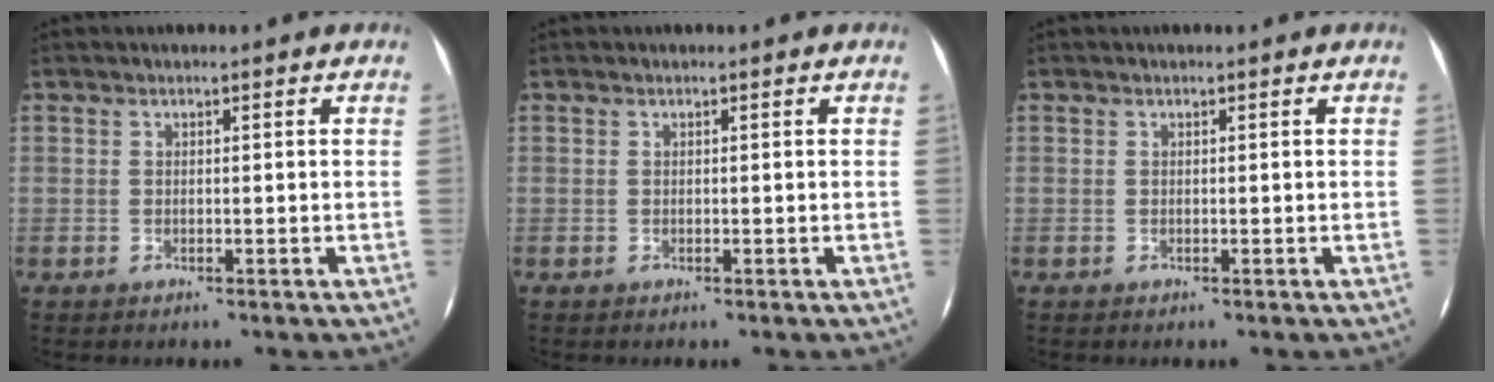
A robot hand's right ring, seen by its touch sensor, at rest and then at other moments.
{"total": 0.0}
{"total": 0.0}